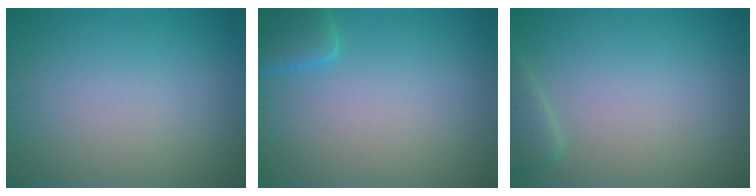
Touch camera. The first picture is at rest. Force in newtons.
{"total": 2.3, "press": 2.3, "slide": 0.2}
{"total": 1.5, "press": 1.5, "slide": 0.1}